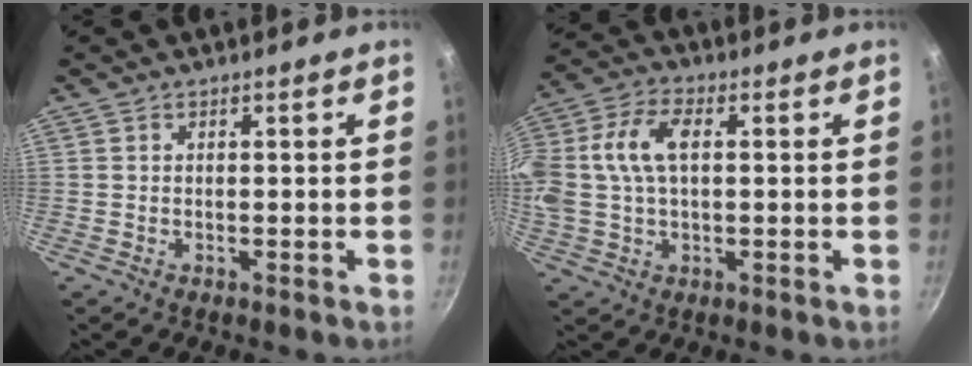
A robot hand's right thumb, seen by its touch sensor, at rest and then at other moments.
{"total": 14.4, "force": [2.0, 8.6, 11.3], "torque": [-0.237, 0.024, 0.024]}